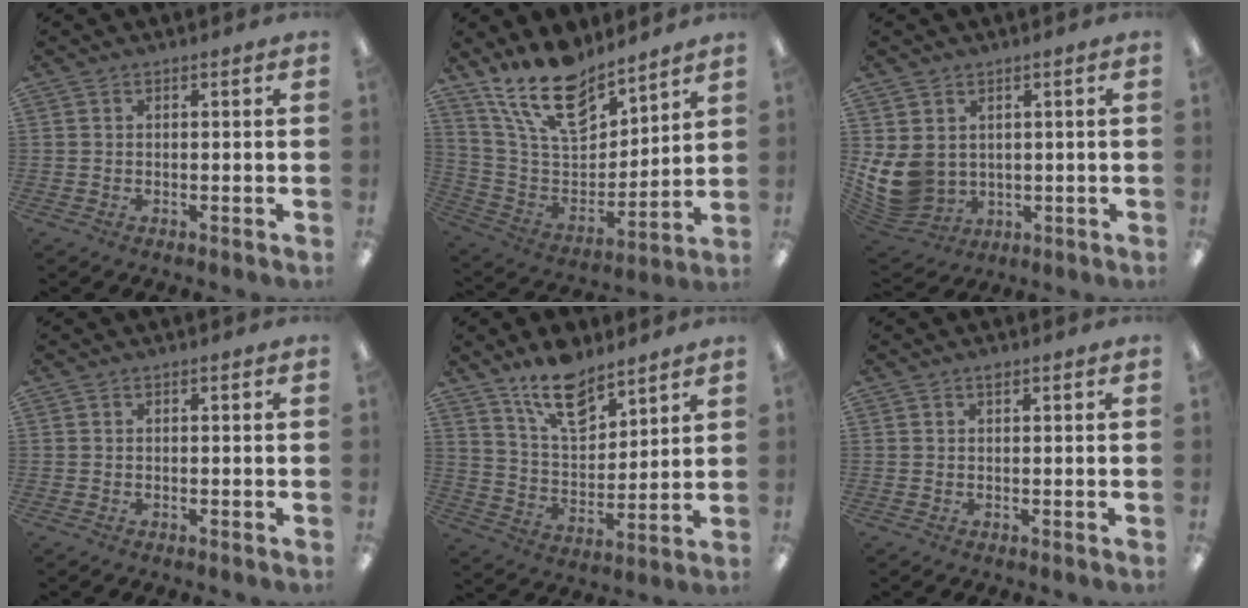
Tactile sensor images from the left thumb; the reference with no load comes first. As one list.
[{"total": 18.4, "force": [14.0, 8.0, 8.9], "torque": [-0.172, -0.084, 0.253]}, {"total": 10.5, "force": [1.0, 9.1, 5.3], "torque": [-0.139, -0.012, 0.027]}, {"total": 0.0}, {"total": 13.4, "force": [9.9, 6.0, 6.6], "torque": [-0.109, -0.054, 0.179]}, {"total": 0.9, "force": [0.7, 0.3, 0.6], "torque": [-0.005, -0.001, 0.010]}]